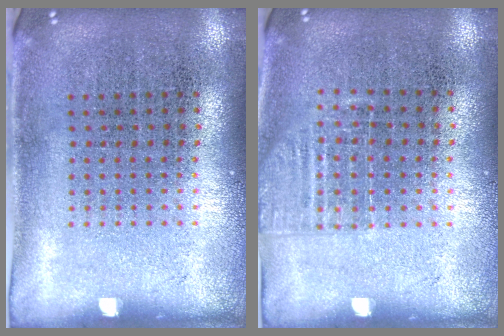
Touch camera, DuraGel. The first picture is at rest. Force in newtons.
{"total": 1.1, "press": 1.0, "slide": 0.5}